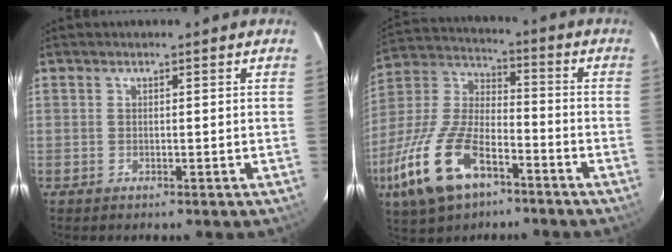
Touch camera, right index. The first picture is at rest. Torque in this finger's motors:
{"motor_torque": [1.57, -0.57, 0.88, 0.20]}